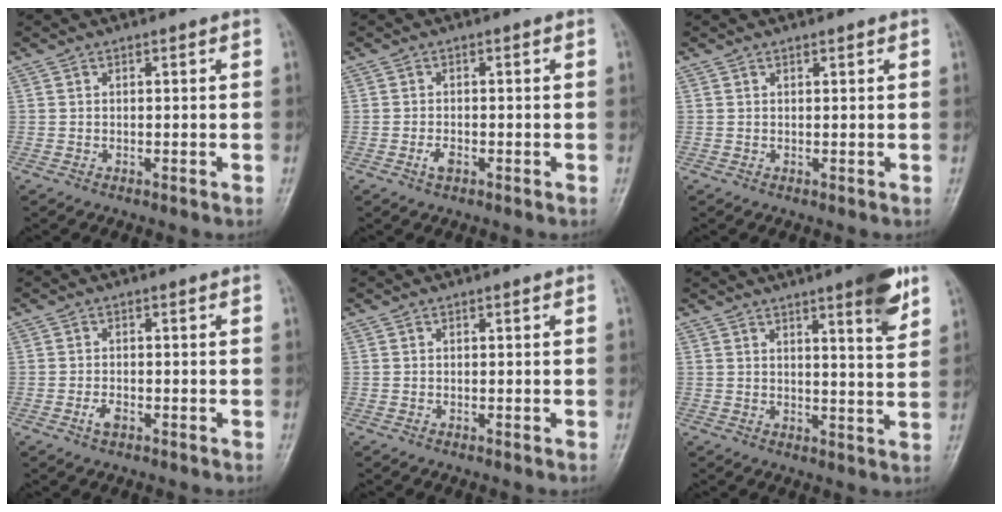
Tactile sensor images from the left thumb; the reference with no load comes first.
{"total": 1.7, "force": [-0.8, 0.9, 1.2], "torque": [-0.026, 0.002, -0.015]}
{"total": 0.6, "force": [0.5, 0.1, 0.2], "torque": [-0.005, -0.003, 0.008]}
{"total": 1.8, "force": [-0.8, 0.9, 1.3], "torque": [-0.027, 0.002, -0.016]}
{"total": 0.0}
{"total": 8.8, "force": [5.2, 1.2, 7.0], "torque": [-0.085, -0.028, 0.068]}